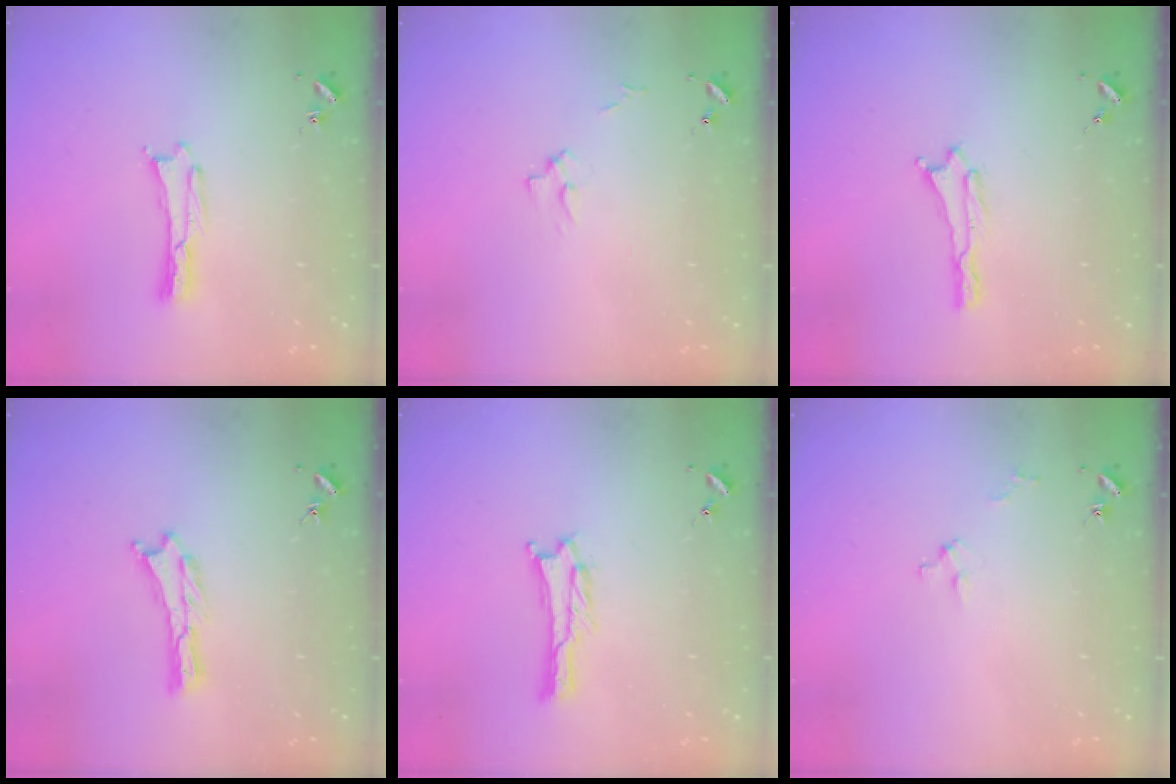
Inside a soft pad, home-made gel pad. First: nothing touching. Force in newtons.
{"total": 2.7, "press": 2.7, "slide": 0.3}
{"total": 0.0}
{"total": 0.0}
{"total": 1.0, "press": 1.0, "slide": 0.1}
{"total": 2.0, "press": 2.0, "slide": 0.1}